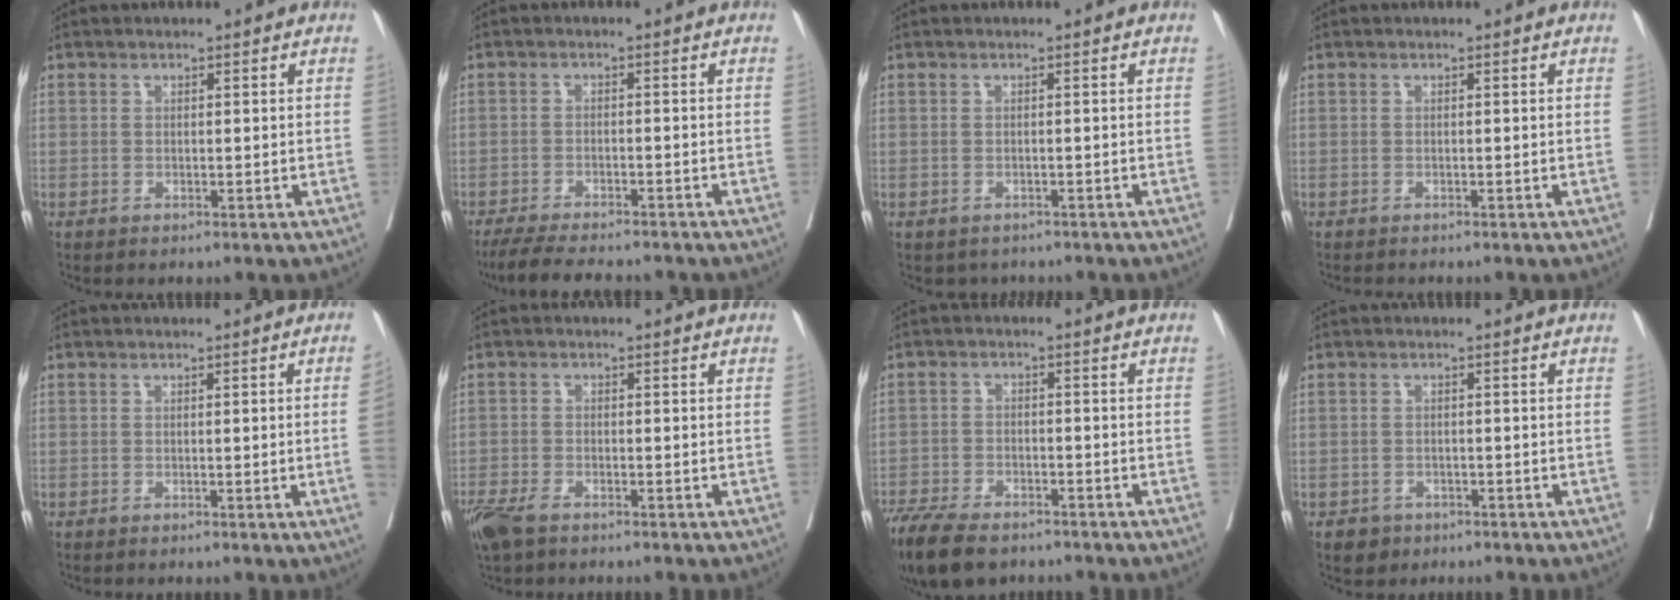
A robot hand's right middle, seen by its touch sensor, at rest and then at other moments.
{"total": 10.3, "force": [-9.2, 1.7, 4.4], "torque": [-0.066, -0.015, -0.136]}
{"total": 2.7, "force": [-2.2, 1.5, 0.3], "torque": [-0.003, 0.005, -0.030]}
{"total": 0.9, "force": [-0.9, 0.1, 0.2], "torque": [-0.007, -0.004, -0.015]}
{"total": 2.2, "force": [-0.3, -0.7, 2.1], "torque": [-0.022, -0.003, -0.001]}
{"total": 5.9, "force": [-4.3, 2.2, 3.3], "torque": [-0.066, -0.012, -0.080]}
{"total": 11.3, "force": [-8.8, 4.3, 5.7], "torque": [-0.107, -0.016, -0.145]}
{"total": 2.4, "force": [-1.5, 1.8, 0.4], "torque": [-0.009, 0.006, -0.019]}